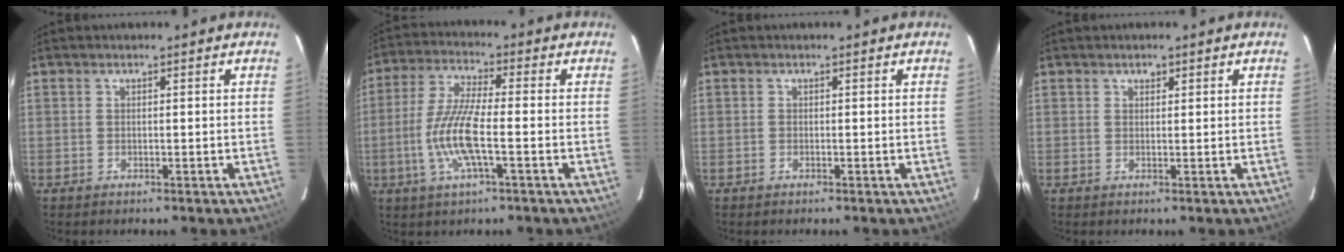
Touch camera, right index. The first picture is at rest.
{"total": 10.5, "force": [-2.8, 1.6, 9.9], "torque": [-0.211, -0.002, -0.056]}
{"total": 0.0}
{"total": 1.0, "force": [0.6, 0.7, 0.4], "torque": [-0.004, 0.003, 0.009]}